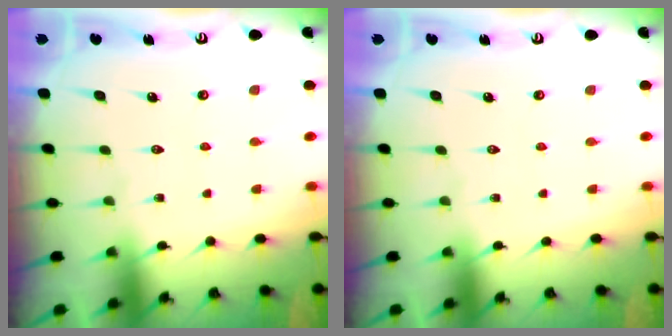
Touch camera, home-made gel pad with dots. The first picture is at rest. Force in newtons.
{"total": 0.0}